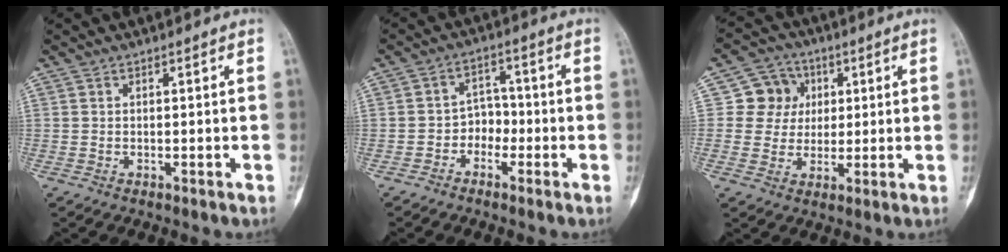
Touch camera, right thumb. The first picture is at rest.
{"total": 4.7, "force": [-2.2, 3.7, 1.8], "torque": [0.001, 0.027, -0.049]}
{"total": 8.0, "force": [1.8, 7.5, 2.0], "torque": [0.012, 0.006, 0.025]}